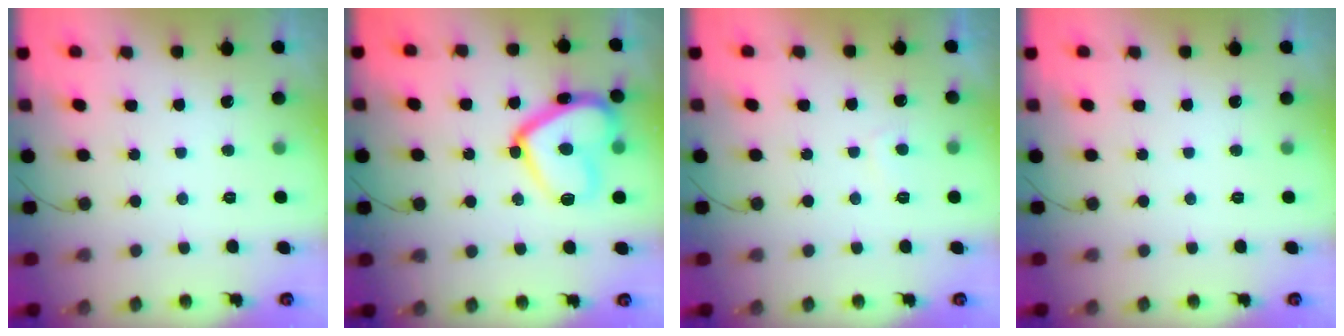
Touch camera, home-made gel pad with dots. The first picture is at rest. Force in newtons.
{"total": 18.3, "press": 18.2, "slide": 1.5}
{"total": 1.6, "press": 1.5, "slide": 0.5}
{"total": 0.0}